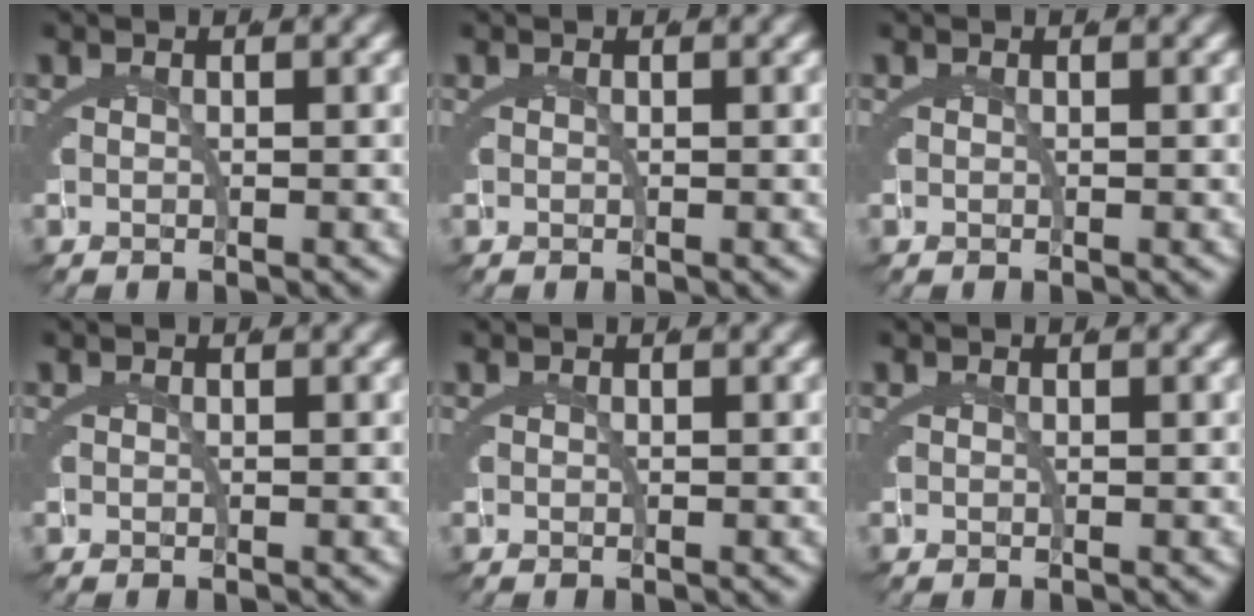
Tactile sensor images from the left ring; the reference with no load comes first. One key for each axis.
{"total": 0.0}
{"total": 0.0}
{"total": 0.0}
{"total": 0.0}
{"total": 0.0}